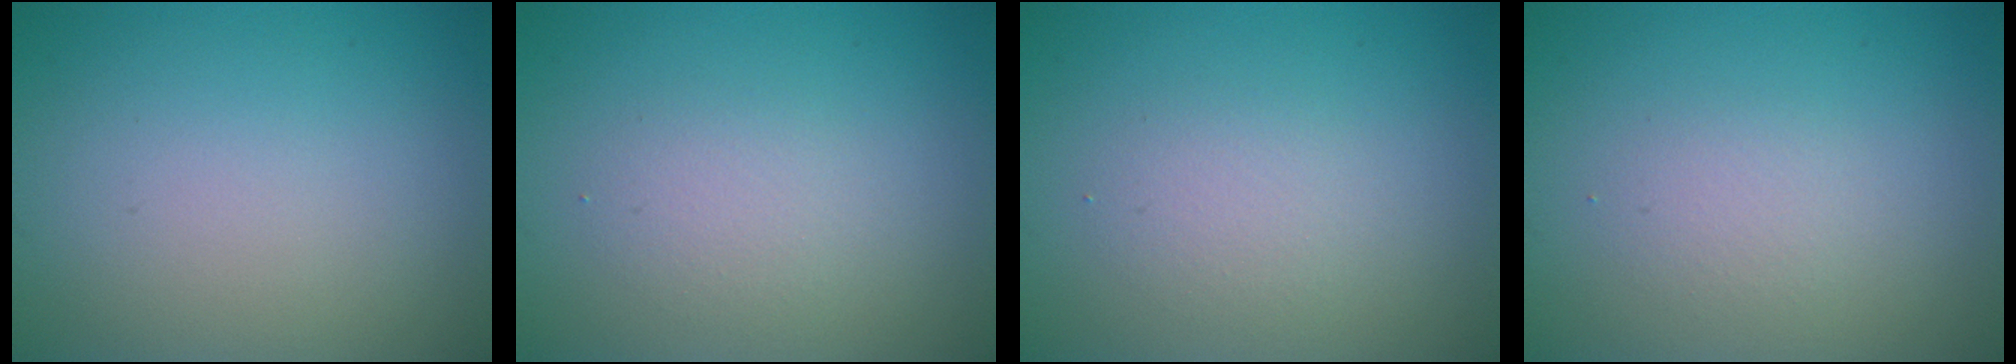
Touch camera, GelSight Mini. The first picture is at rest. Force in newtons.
{"total": 1.9, "press": 1.8, "slide": 0.2}
{"total": 1.9, "press": 1.8, "slide": 0.2}
{"total": 1.3, "press": 1.3, "slide": 0.1}